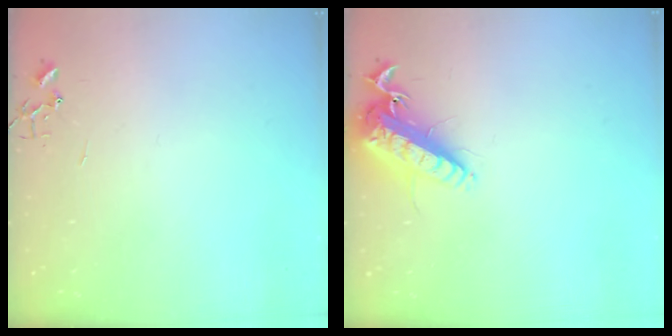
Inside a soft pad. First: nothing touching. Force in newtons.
{"total": 14.6, "press": 14.4, "slide": 2.8}